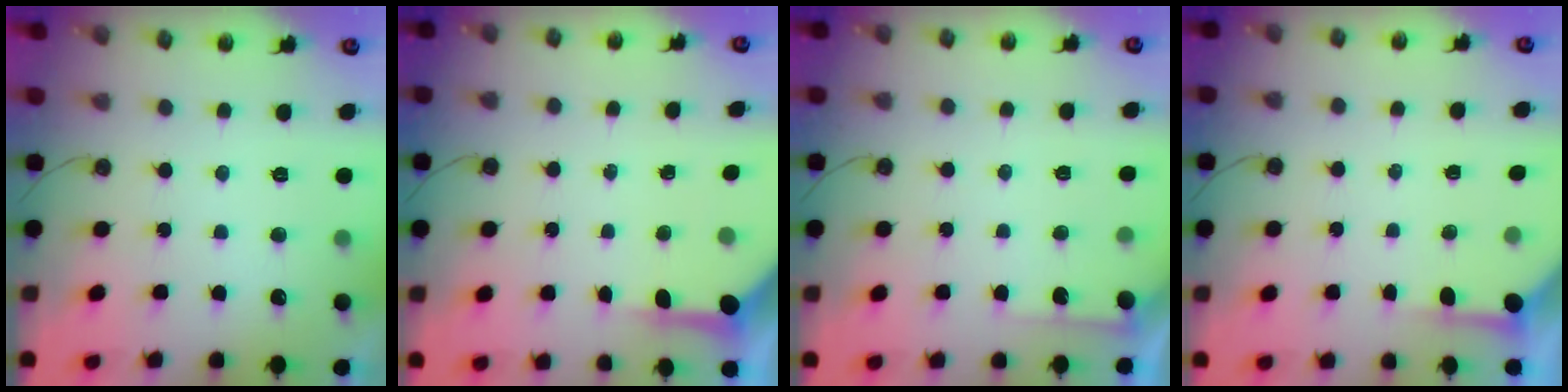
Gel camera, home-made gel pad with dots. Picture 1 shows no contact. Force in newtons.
{"total": 5.1, "press": 5.1, "slide": 0.4}
{"total": 3.8, "press": 3.8, "slide": 0.4}
{"total": 3.4, "press": 3.3, "slide": 0.4}